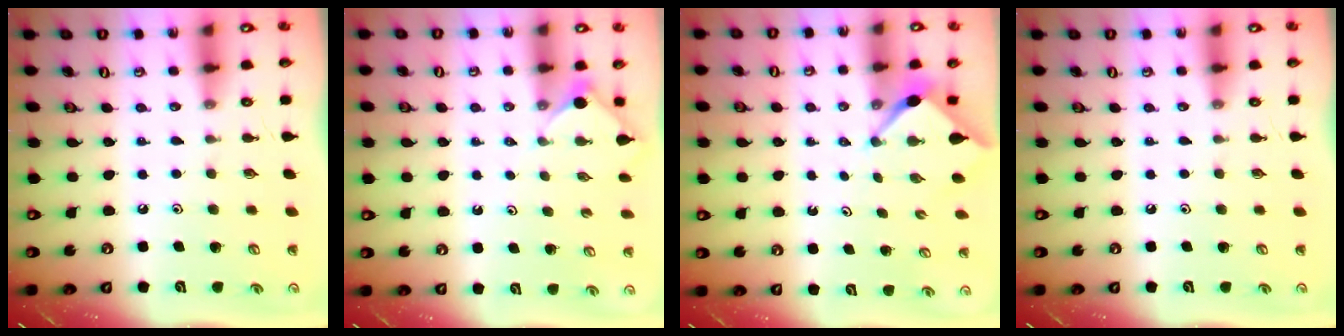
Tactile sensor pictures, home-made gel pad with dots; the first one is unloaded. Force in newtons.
{"total": 2.3, "press": 2.2, "slide": 0.3}
{"total": 2.6, "press": 2.5, "slide": 0.4}
{"total": 0.0}